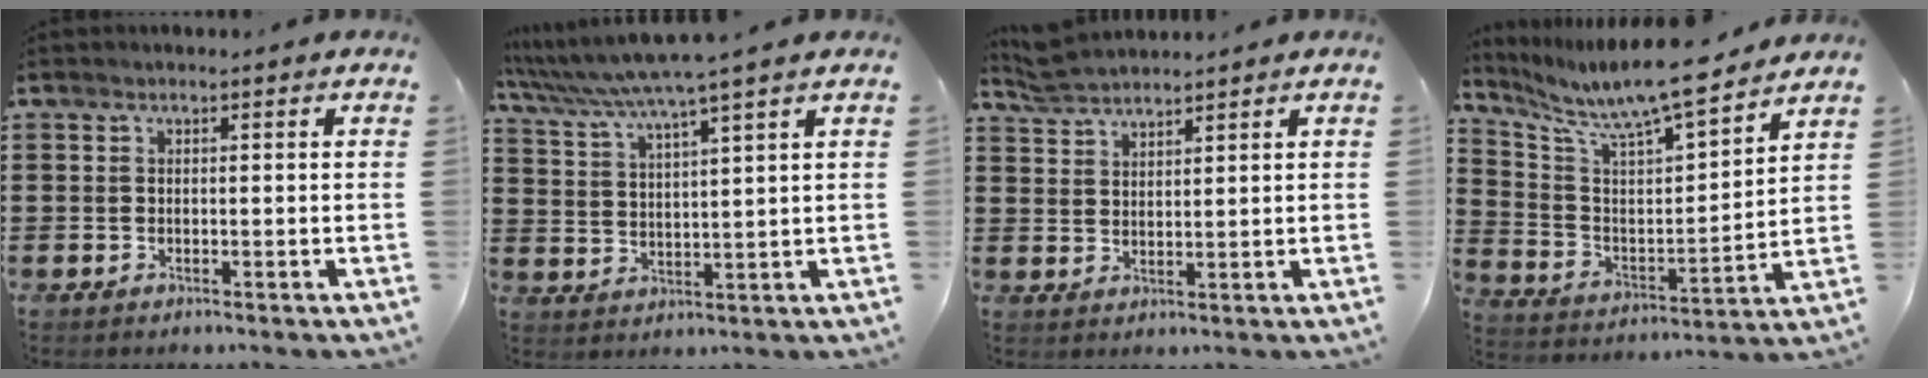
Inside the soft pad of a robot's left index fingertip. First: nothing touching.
{"total": 5.9, "force": [5.0, -1.1, 2.9], "torque": [-0.074, -0.032, 0.082]}
{"total": 4.0, "force": [3.9, 0.6, 0.8], "torque": [-0.027, -0.005, 0.074]}
{"total": 8.6, "force": [8.0, 0.1, 3.2], "torque": [-0.100, -0.062, 0.131]}